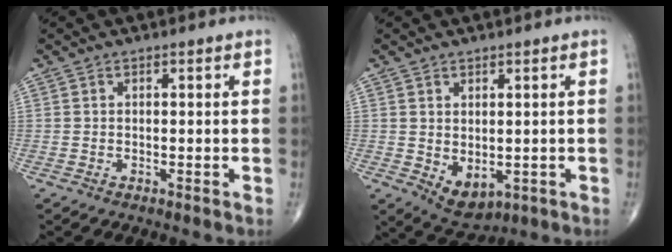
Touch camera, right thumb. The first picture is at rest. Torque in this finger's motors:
{"motor_torque": [-0.01, 0.24, -0.14, -0.23, 0.16]}